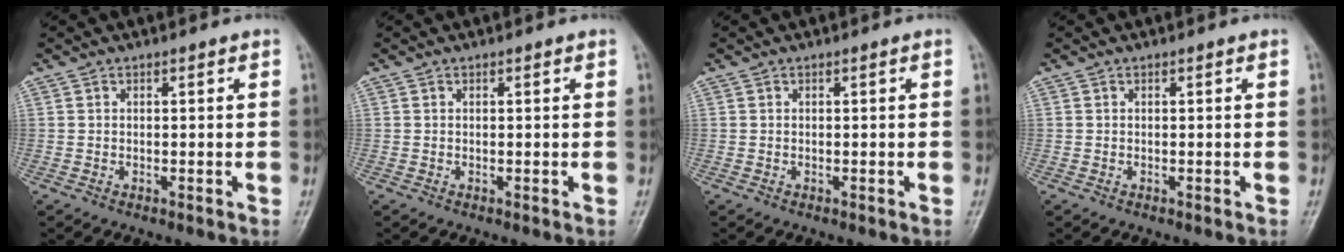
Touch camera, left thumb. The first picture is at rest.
{"total": 0.0}
{"total": 0.0}
{"total": 0.0}